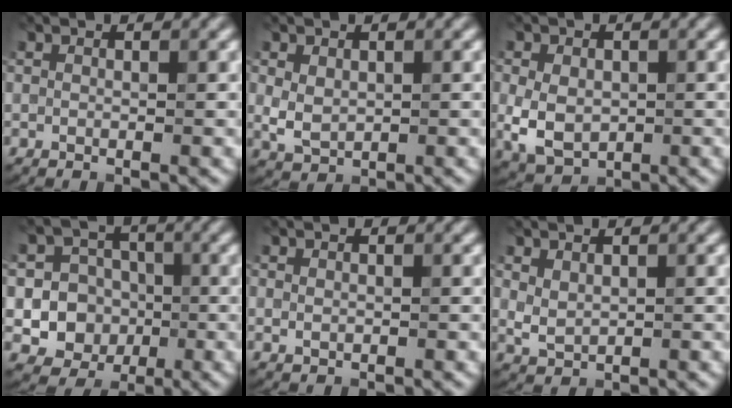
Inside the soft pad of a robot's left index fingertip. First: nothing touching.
{"total": 2.2, "force": [0.4, 1.6, 1.4], "torque": [-0.029, -0.002, 0.013]}
{"total": 4.9, "force": [-0.6, 3.6, 3.3], "torque": [-0.069, -0.009, -0.010]}
{"total": 8.2, "force": [-1.6, 7.7, 2.6], "torque": [-0.026, 0.002, -0.052]}
{"total": 0.7, "force": [0.1, 0.5, 0.4], "torque": [-0.006, -0.001, 0.002]}
{"total": 1.5, "force": [0.8, 1.0, 0.9], "torque": [-0.019, -0.004, 0.022]}